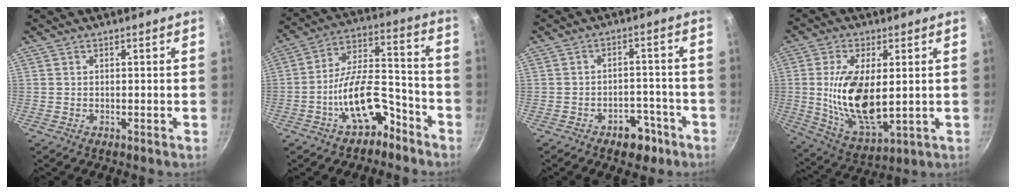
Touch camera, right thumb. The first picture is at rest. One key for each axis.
{"total": 13.6, "fx": -6.9, "fy": 6.9, "fz": 9.5, "tx": -0.159, "ty": 0.079, "tz": -0.118}
{"total": 6.5, "fx": -4.0, "fy": 3.9, "fz": 3.3, "tx": -0.023, "ty": 0.036, "tz": -0.056}
{"total": 15.6, "fx": 0.7, "fy": 7.5, "fz": 13.7, "tx": -0.249, "ty": -0.021, "tz": 0.027}